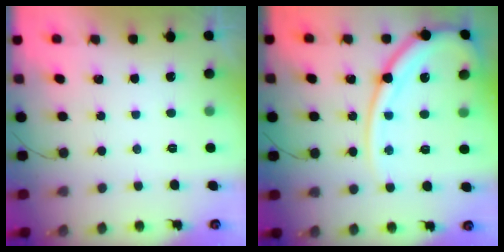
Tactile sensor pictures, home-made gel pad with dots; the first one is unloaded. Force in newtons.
{"total": 16.7, "press": 16.6, "slide": 1.6}